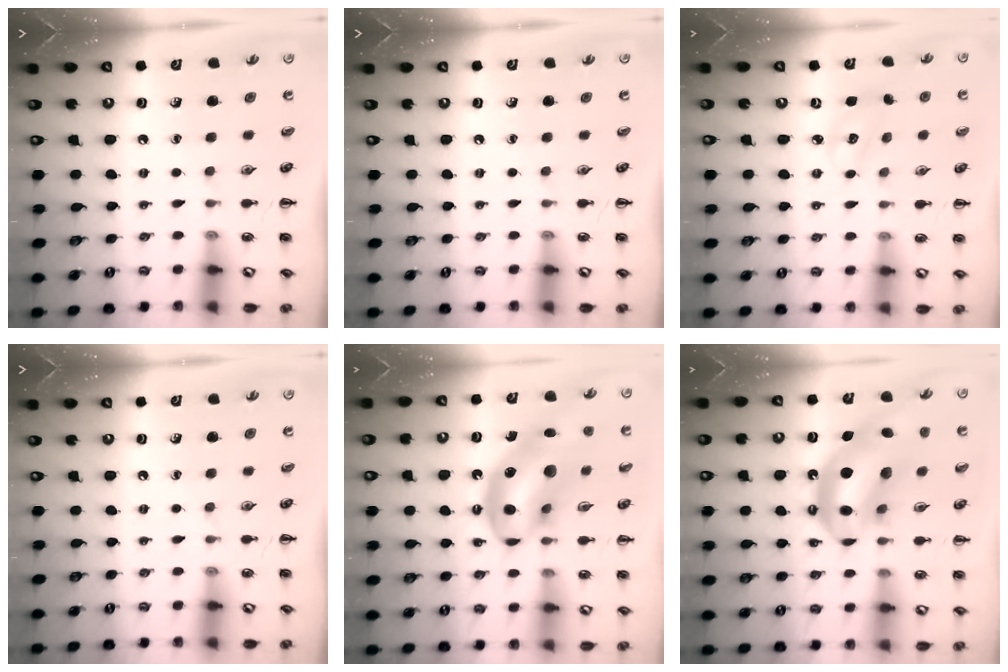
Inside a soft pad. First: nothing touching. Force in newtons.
{"total": 0.0}
{"total": 3.6, "press": 3.5, "slide": 0.9}
{"total": 0.0}
{"total": 17.2, "press": 16.7, "slide": 4.2}
{"total": 16.5, "press": 15.9, "slide": 4.6}